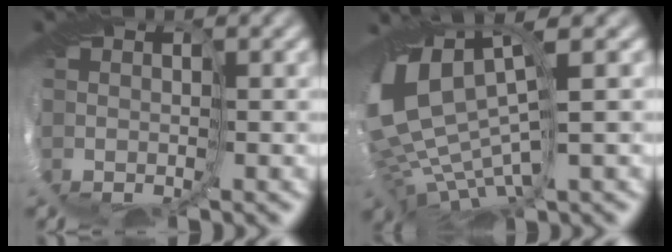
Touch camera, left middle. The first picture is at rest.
{"total": 10.5, "force": [2.0, 5.4, 8.8], "torque": [-0.207, -0.012, 0.068]}